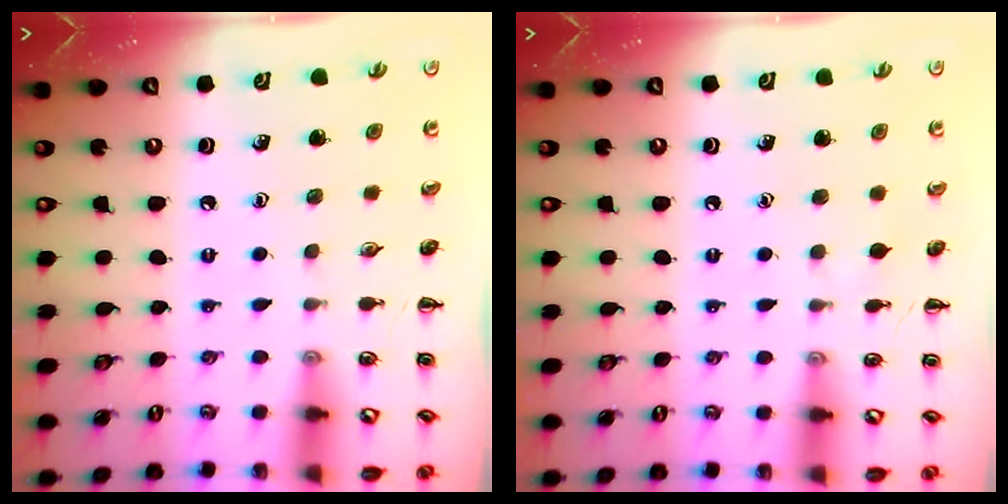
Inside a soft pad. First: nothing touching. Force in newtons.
{"total": 2.8, "press": 2.6, "slide": 1.1}